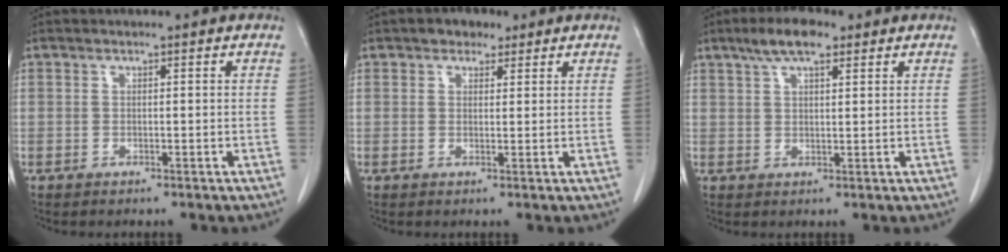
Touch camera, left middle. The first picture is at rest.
{"total": 2.8, "force": [1.9, 1.7, 1.1], "torque": [-0.018, 0.008, 0.027]}
{"total": 6.0, "force": [4.0, 1.7, 4.2], "torque": [-0.084, 0.014, 0.070]}